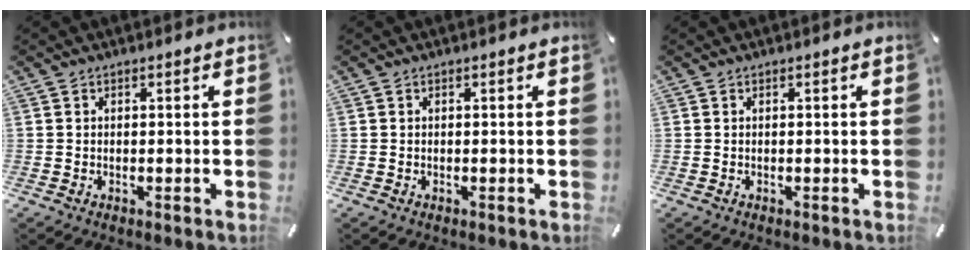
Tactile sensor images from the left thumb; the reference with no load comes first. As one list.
[{"total": 0.0}, {"total": 0.0}]